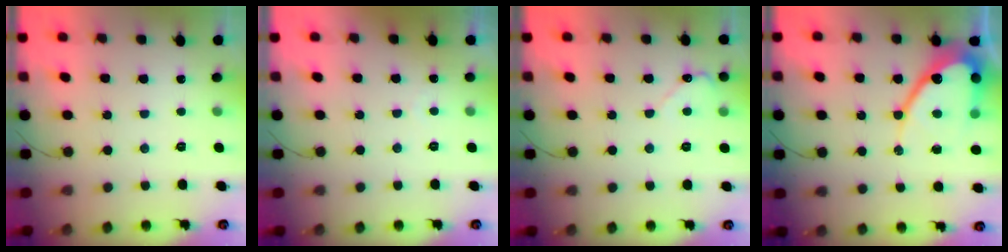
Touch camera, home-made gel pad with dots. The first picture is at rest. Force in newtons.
{"total": 1.7, "press": 1.6, "slide": 0.0}
{"total": 3.0, "press": 3.0, "slide": 0.3}
{"total": 16.2, "press": 16.2, "slide": 1.2}